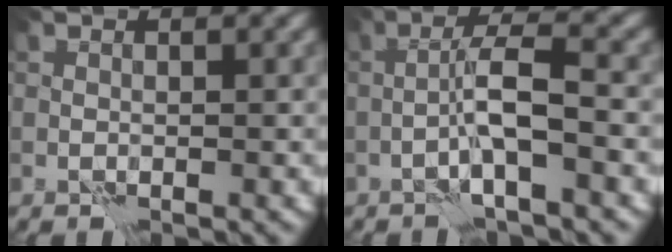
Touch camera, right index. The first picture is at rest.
{"total": 3.5, "force": [-1.1, 0.1, 3.3], "torque": [-0.063, 0.017, -0.026]}